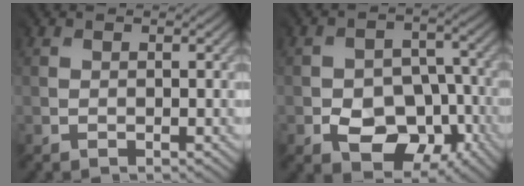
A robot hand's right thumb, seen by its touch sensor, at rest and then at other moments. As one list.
[{"total": 7.1, "force": [-3.7, 5.1, 3.2], "torque": [-0.041, -0.006, -0.057]}]